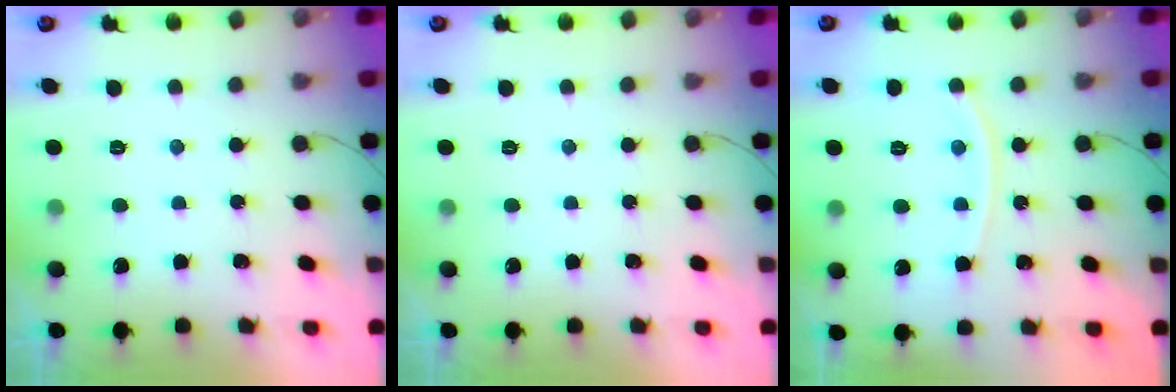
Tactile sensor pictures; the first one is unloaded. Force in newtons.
{"total": 0.0}
{"total": 8.6, "press": 8.5, "slide": 1.1}